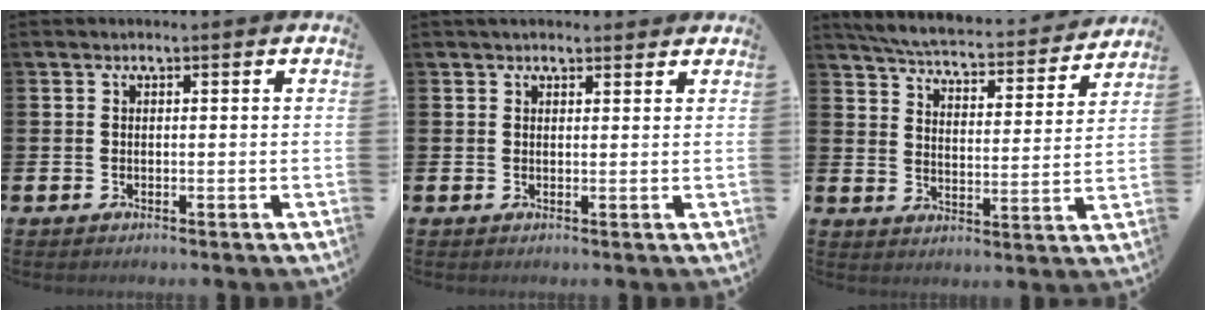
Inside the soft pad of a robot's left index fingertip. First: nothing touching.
{"total": 1.7, "force": [1.6, 0.6, 0.3], "torque": [0.003, -0.003, 0.026]}
{"total": 5.7, "force": [5.4, 0.5, 1.5], "torque": [-0.056, -0.041, 0.091]}